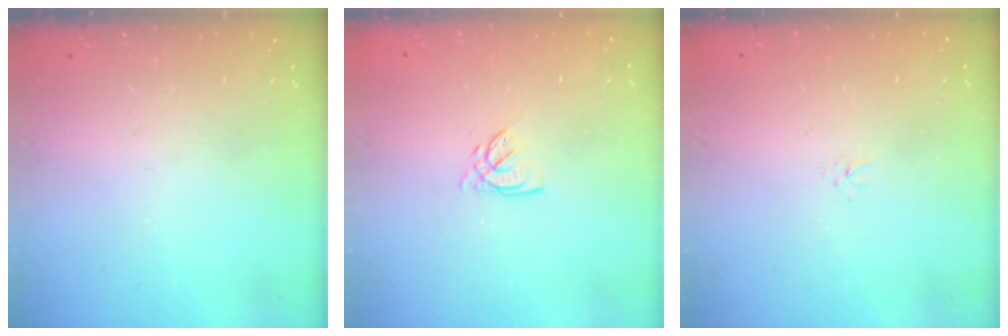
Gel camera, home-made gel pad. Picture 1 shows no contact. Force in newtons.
{"total": 2.8, "press": 2.8, "slide": 0.1}
{"total": 1.6, "press": 1.6, "slide": 0.2}